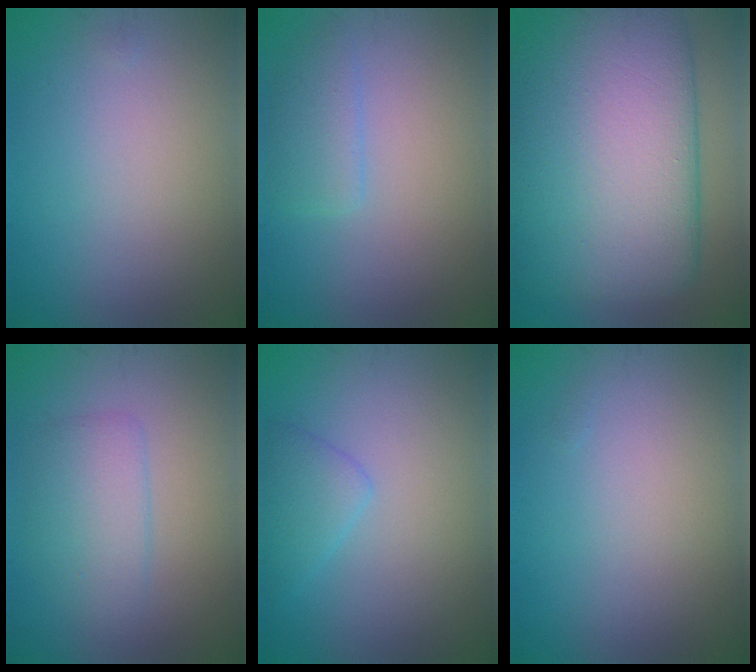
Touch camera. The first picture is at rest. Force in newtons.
{"total": 2.1, "press": 2.1, "slide": 0.2}
{"total": 16.9, "press": 16.9, "slide": 0.9}
{"total": 3.0, "press": 3.0, "slide": 0.1}
{"total": 2.2, "press": 2.2, "slide": 0.1}
{"total": 0.0}